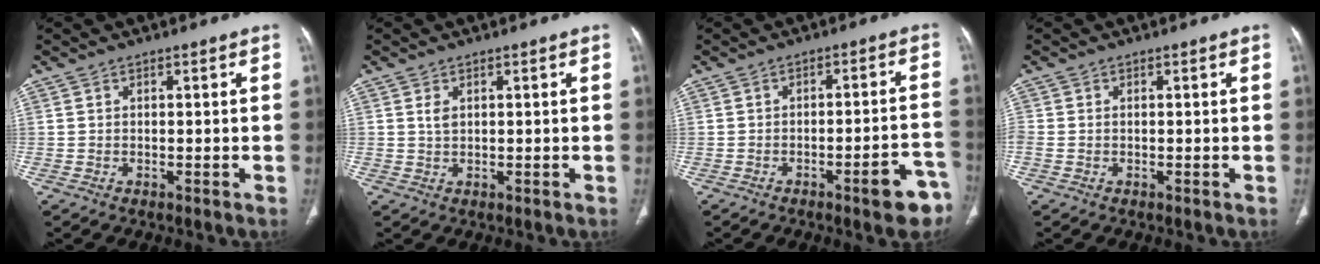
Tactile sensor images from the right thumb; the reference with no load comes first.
{"total": 1.7, "force": [0.6, 1.0, 1.2], "torque": [-0.023, 0.000, 0.015]}
{"total": 8.1, "force": [-4.8, 1.9, 6.3], "torque": [-0.062, 0.034, -0.056]}
{"total": 1.1, "force": [-0.1, 0.7, 0.8], "torque": [-0.026, 0.004, 0.000]}